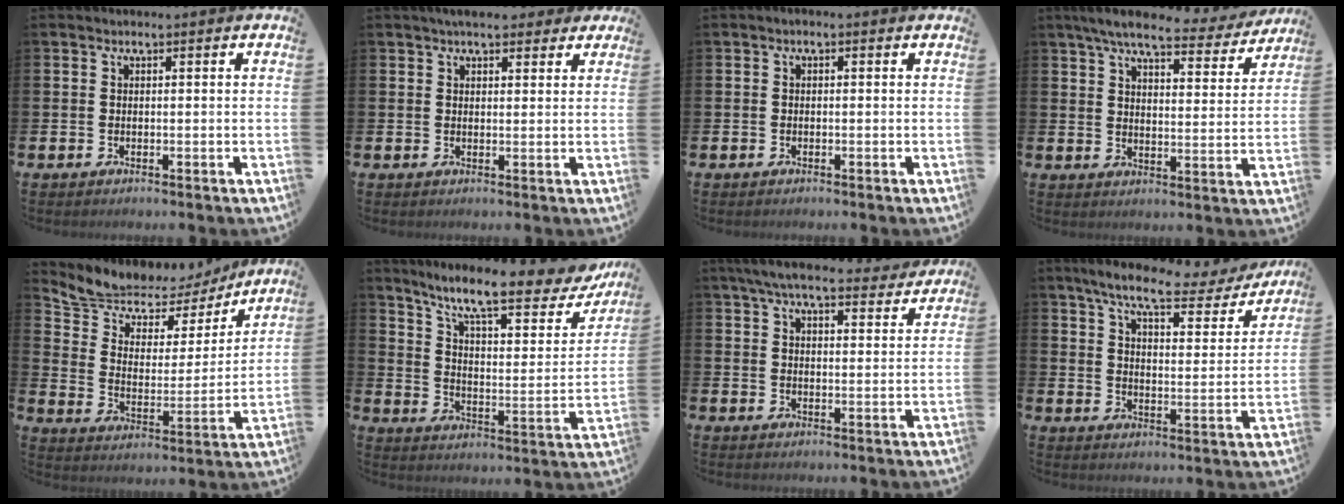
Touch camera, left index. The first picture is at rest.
{"total": 4.1, "force": [3.5, 1.6, 1.3], "torque": [-0.010, -0.013, 0.061]}
{"total": 0.5, "force": [-0.4, 0.1, 0.3], "torque": [-0.003, -0.004, -0.008]}
{"total": 7.3, "force": [6.6, 1.2, 3.1], "torque": [-0.070, -0.032, 0.111]}
{"total": 8.1, "force": [7.2, 3.4, 1.2], "torque": [-0.072, -0.052, 0.126]}
{"total": 10.7, "force": [8.6, 2.6, 6.0], "torque": [-0.125, -0.058, 0.136]}
{"total": 7.0, "force": [6.4, 1.2, 2.5], "torque": [-0.055, -0.030, 0.113]}
{"total": 8.1, "force": [6.9, 1.5, 3.9], "torque": [-0.090, -0.039, 0.114]}